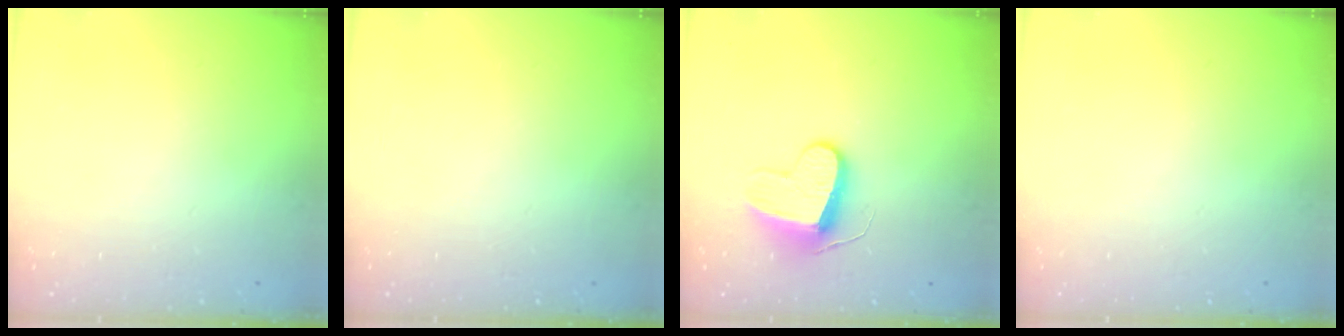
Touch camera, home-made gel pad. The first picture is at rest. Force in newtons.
{"total": 0.0}
{"total": 9.9, "press": 9.8, "slide": 0.8}
{"total": 0.0}